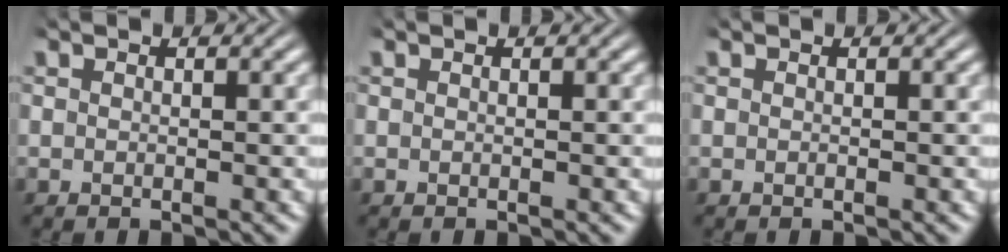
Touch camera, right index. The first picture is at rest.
{"total": 0.0}
{"total": 0.0}